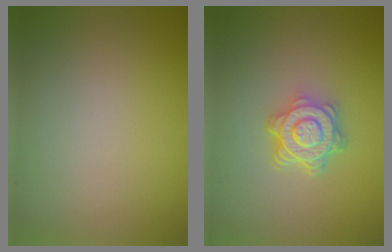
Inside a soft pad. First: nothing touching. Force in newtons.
{"total": 4.6, "press": 3.6, "slide": 2.9}